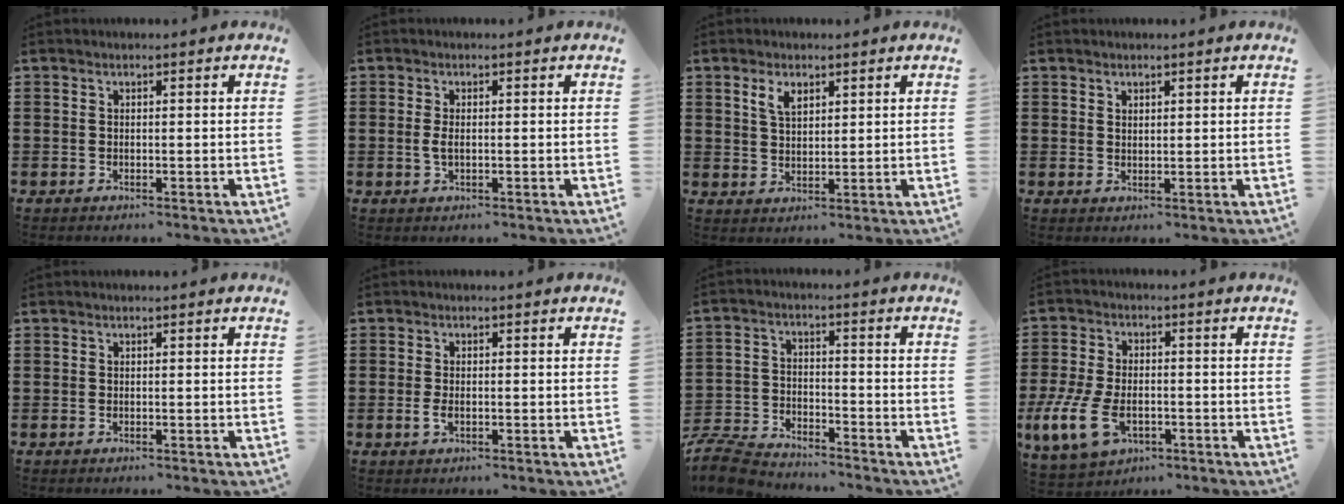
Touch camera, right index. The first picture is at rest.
{"total": 1.9, "force": [0.0, 0.6, 1.8], "torque": [-0.051, -0.008, -0.005]}
{"total": 3.2, "force": [1.9, 1.7, 2.0], "torque": [-0.045, 0.007, 0.035]}
{"total": 1.3, "force": [1.1, 0.6, 0.1], "torque": [-0.003, 0.003, 0.021]}
{"total": 0.0}
{"total": 1.7, "force": [-0.4, 0.7, 1.5], "torque": [-0.039, -0.007, -0.008]}
{"total": 9.0, "force": [-8.6, 2.1, 1.6], "torque": [-0.045, 0.021, -0.171]}
{"total": 6.9, "force": [-2.0, 3.6, 5.6], "torque": [-0.144, -0.013, -0.039]}